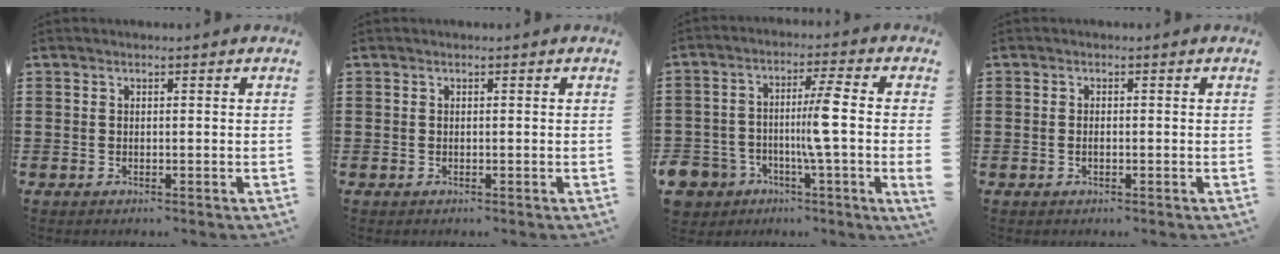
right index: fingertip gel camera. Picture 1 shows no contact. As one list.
[{"total": 0.0}, {"total": 6.2, "force": [-2.2, 1.0, 5.7], "torque": [-0.116, -0.003, -0.047]}, {"total": 0.9, "force": [-0.2, 0.4, 0.8], "torque": [-0.016, -0.001, -0.003]}]